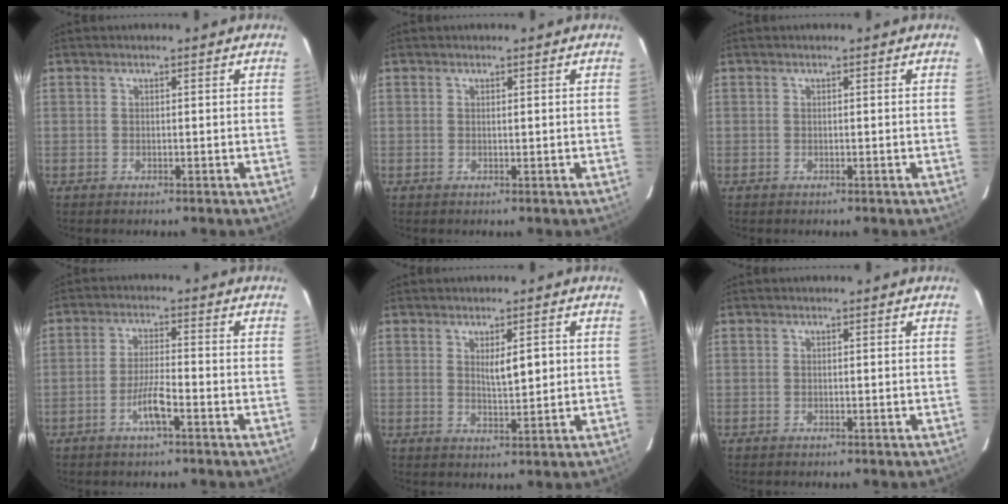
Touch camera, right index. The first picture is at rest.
{"total": 0.0}
{"total": 0.0}
{"total": 4.6, "force": [-2.3, 0.3, 4.0], "torque": [-0.078, -0.002, -0.046]}
{"total": 3.9, "force": [0.9, 0.9, 3.6], "torque": [-0.059, -0.005, 0.018]}
{"total": 0.0}